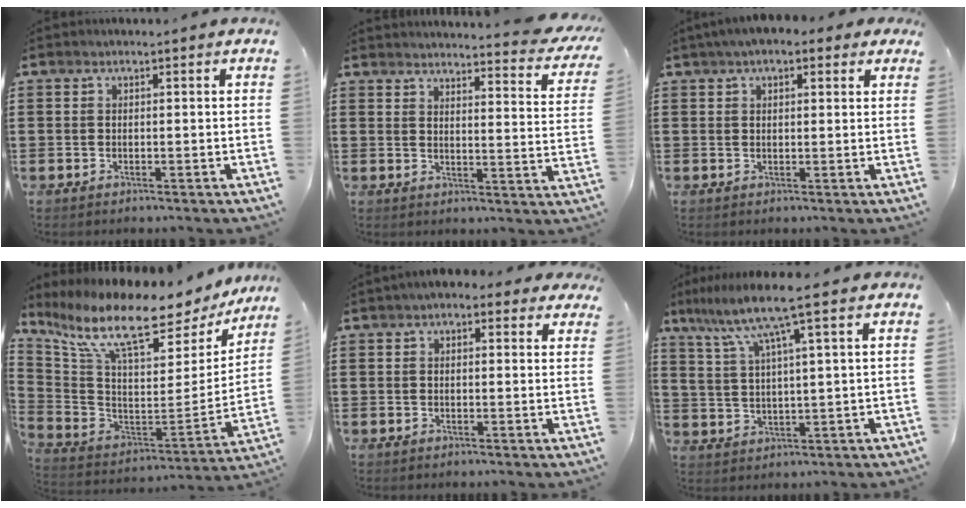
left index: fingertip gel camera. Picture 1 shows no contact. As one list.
[{"total": 3.8, "force": [3.6, -0.5, 1.2], "torque": [-0.027, -0.033, 0.055]}, {"total": 3.4, "force": [2.3, 1.9, 1.6], "torque": [-0.041, 0.006, 0.041]}, {"total": 12.1, "force": [8.1, 3.5, 8.3], "torque": [-0.173, -0.057, 0.133]}, {"total": 2.3, "force": [1.2, 1.7, 0.9], "torque": [-0.018, 0.006, 0.017]}, {"total": 8.4, "force": [5.1, 0.3, 6.7], "torque": [-0.153, -0.016, 0.082]}]